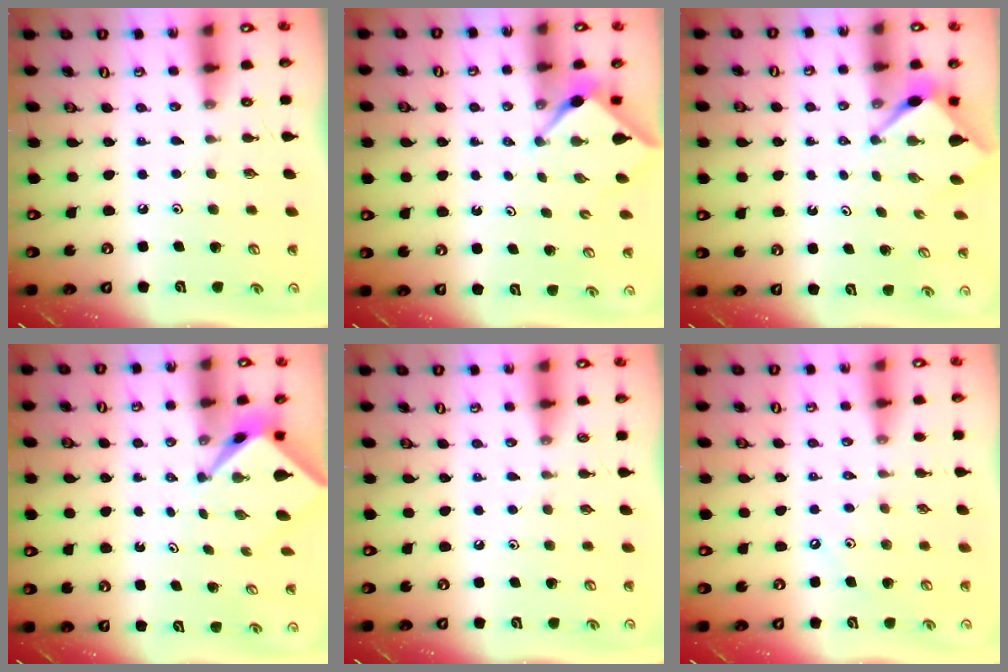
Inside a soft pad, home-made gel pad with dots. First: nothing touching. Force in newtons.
{"total": 3.0, "press": 3.0, "slide": 0.4}
{"total": 2.8, "press": 2.8, "slide": 0.3}
{"total": 2.4, "press": 2.4, "slide": 0.2}
{"total": 2.7, "press": 2.7, "slide": 0.4}
{"total": 2.6, "press": 2.6, "slide": 0.3}